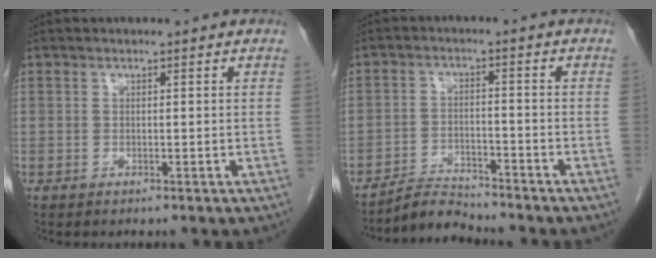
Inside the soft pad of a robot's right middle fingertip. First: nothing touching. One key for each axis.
{"total": 4.4, "fx": -4.4, "fy": -0.1, "fz": -0.3, "tx": 0.008, "ty": -0.008, "tz": -0.076}